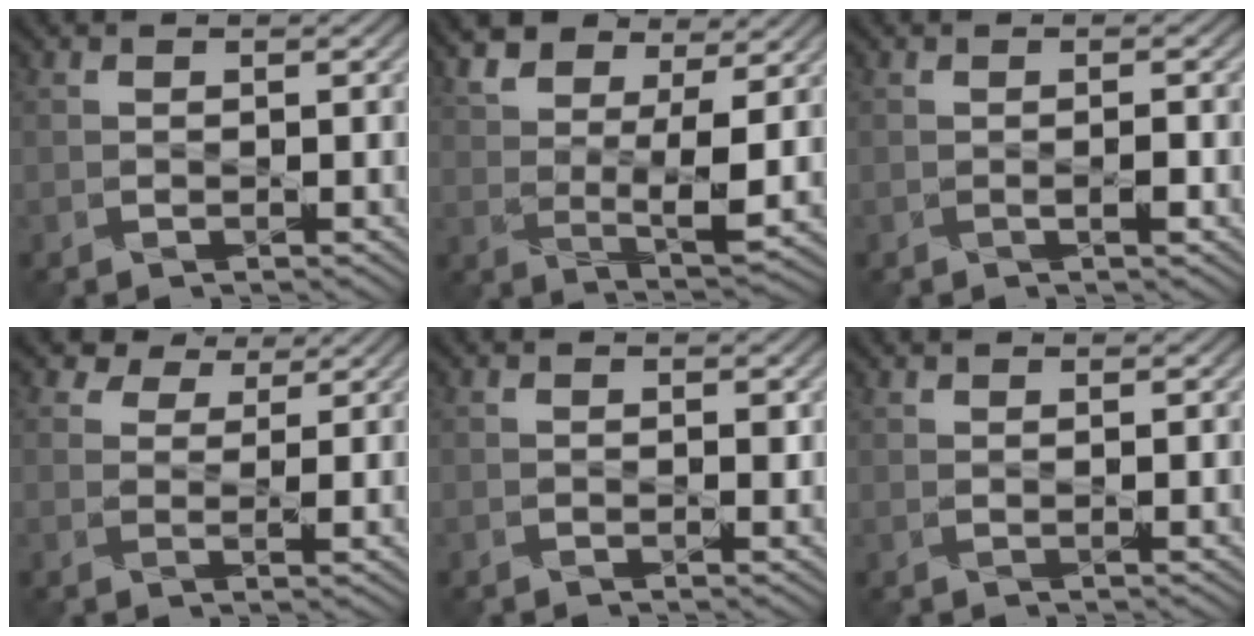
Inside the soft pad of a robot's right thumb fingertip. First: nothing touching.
{"total": 9.8, "force": [5.5, 3.5, 7.3], "torque": [-0.170, 0.012, 0.110]}
{"total": 1.7, "force": [-0.5, 0.2, 1.7], "torque": [-0.025, 0.006, -0.006]}
{"total": 5.2, "force": [4.1, 2.3, 2.1], "torque": [-0.041, 0.010, 0.068]}
{"total": 0.7, "force": [0.5, 0.2, 0.4], "torque": [-0.006, 0.001, 0.009]}
{"total": 1.5, "force": [1.3, -0.6, 0.3], "torque": [-0.009, 0.008, 0.026]}